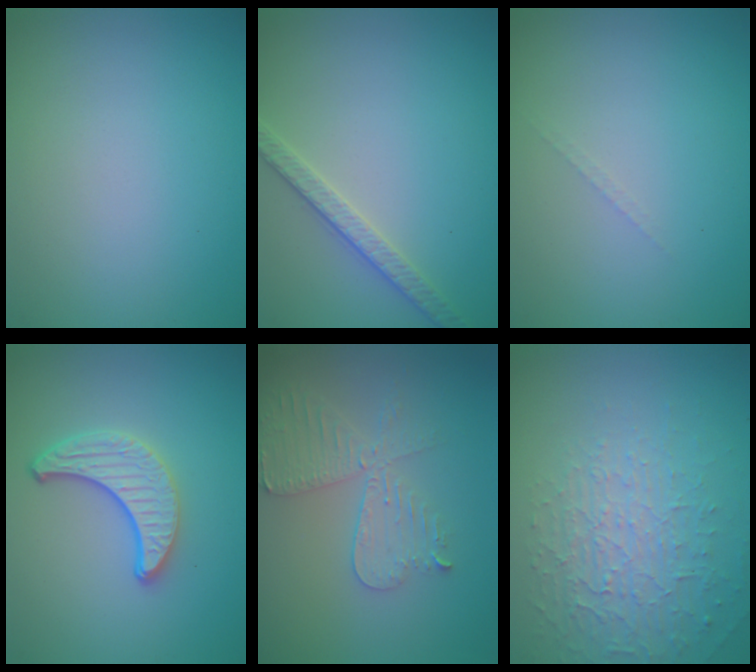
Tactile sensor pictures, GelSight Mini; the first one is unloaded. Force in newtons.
{"total": 2.7, "press": 2.6, "slide": 0.6}
{"total": 0.6, "press": 0.6, "slide": 0.1}
{"total": 3.6, "press": 3.1, "slide": 1.8}
{"total": 4.4, "press": 3.8, "slide": 2.1}
{"total": 5.1, "press": 3.4, "slide": 3.7}